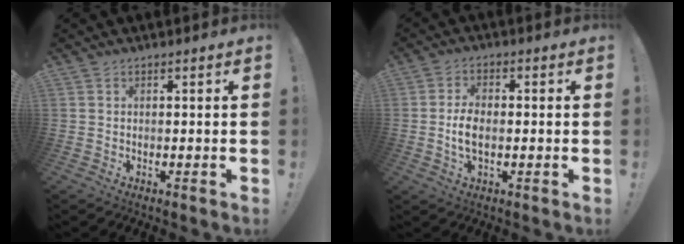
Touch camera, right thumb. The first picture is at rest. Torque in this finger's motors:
{"motor_torque": [-0.05, 0.12, 0.35, 0.12, -0.02]}